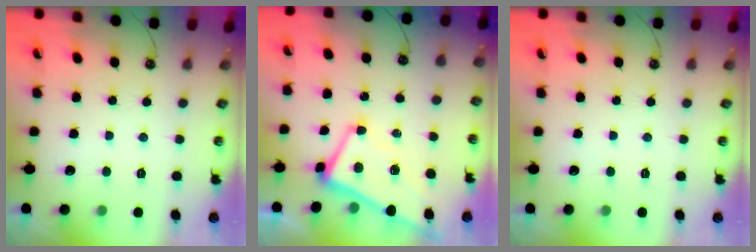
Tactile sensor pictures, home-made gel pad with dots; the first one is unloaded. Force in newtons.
{"total": 1.3, "press": 1.1, "slide": 0.7}
{"total": 0.0}